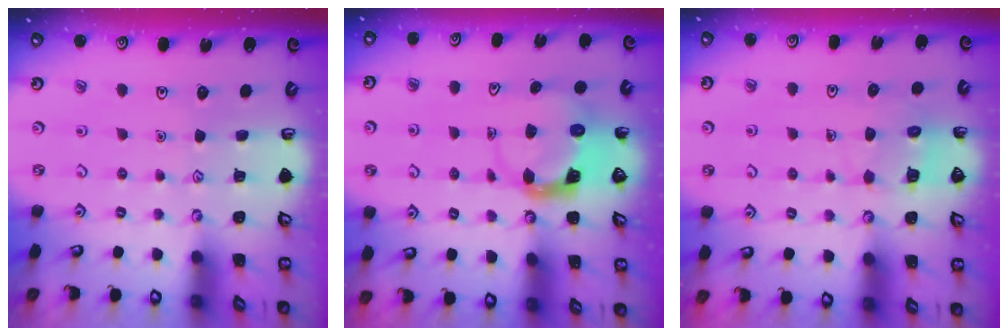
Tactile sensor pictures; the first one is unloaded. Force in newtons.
{"total": 3.9, "press": 3.8, "slide": 0.4}
{"total": 6.3, "press": 6.3, "slide": 0.5}